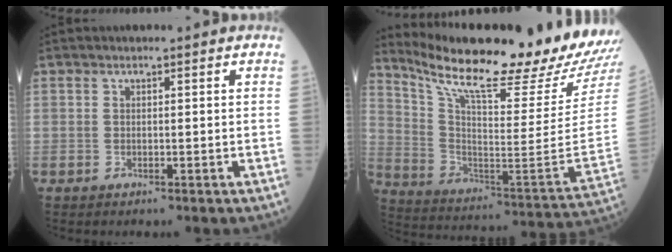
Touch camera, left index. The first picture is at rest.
{"total": 27.6, "force": [24.2, 0.7, 13.4], "torque": [-0.236, -0.090, 0.352]}